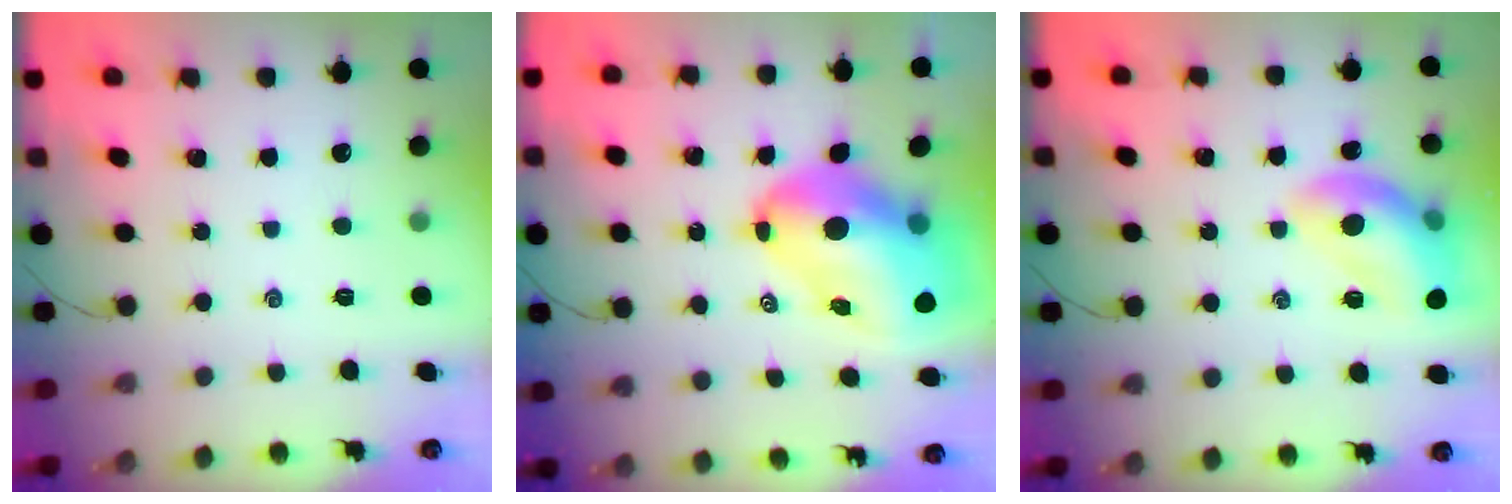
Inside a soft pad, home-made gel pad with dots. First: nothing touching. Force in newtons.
{"total": 16.8, "press": 16.1, "slide": 4.9}
{"total": 14.9, "press": 14.8, "slide": 1.7}